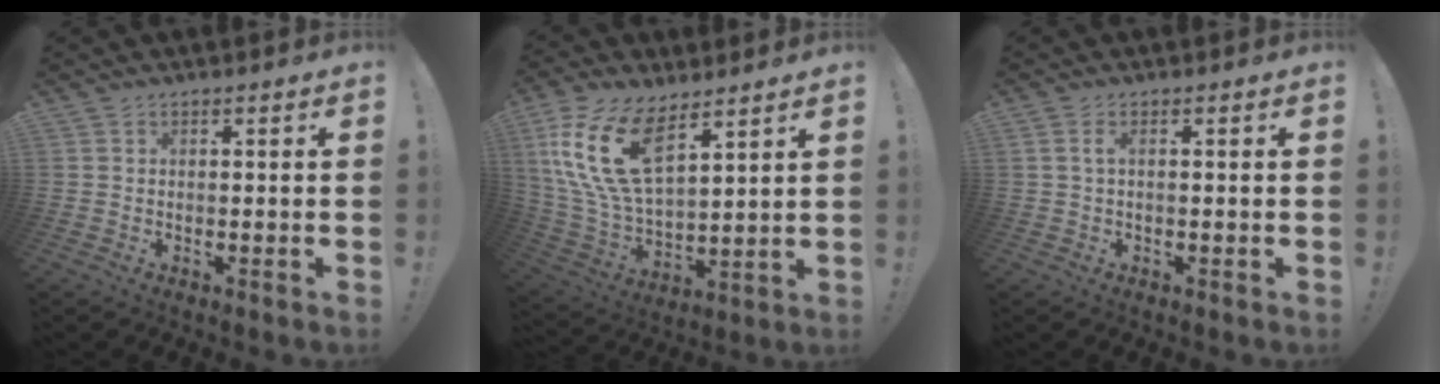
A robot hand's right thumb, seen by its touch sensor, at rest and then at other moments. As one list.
[{"total": 19.8, "force": [9.7, 10.0, 14.1], "torque": [-0.307, -0.042, 0.180]}, {"total": 1.9, "force": [0.1, 0.5, 1.8], "torque": [-0.041, 0.007, 0.004]}]